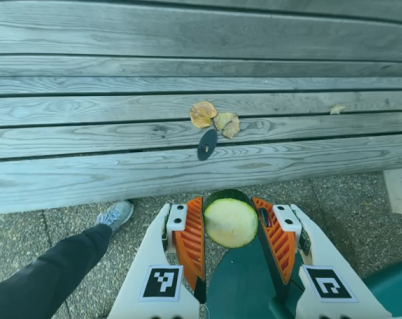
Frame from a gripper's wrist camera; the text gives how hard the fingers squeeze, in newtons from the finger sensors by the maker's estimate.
{"total": 9.7, "left": 9.4, "right": 9.9}